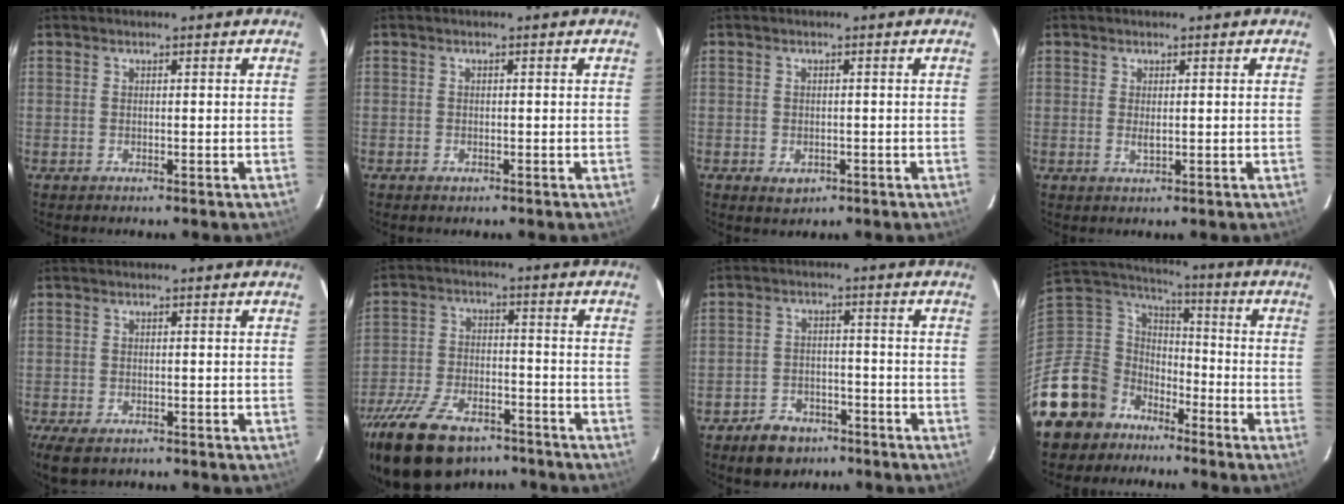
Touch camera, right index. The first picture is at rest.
{"total": 1.1, "force": [-0.7, 0.8, 0.2], "torque": [-0.004, 0.000, -0.010]}
{"total": 3.0, "force": [-1.2, 2.3, 1.3], "torque": [-0.026, -0.002, -0.010]}
{"total": 1.5, "force": [0.0, 0.7, 1.3], "torque": [-0.025, -0.003, 0.001]}
{"total": 5.9, "force": [-4.0, 2.7, 3.4], "torque": [-0.082, -0.026, -0.070]}
{"total": 20.1, "force": [-14.8, 9.4, 10.0], "torque": [-0.222, -0.021, -0.241]}
{"total": 8.0, "force": [-5.6, 5.0, 2.6], "torque": [-0.074, 0.018, -0.078]}
{"total": 16.1, "force": [-10.9, 11.7, 1.7], "torque": [-0.083, 0.048, -0.198]}